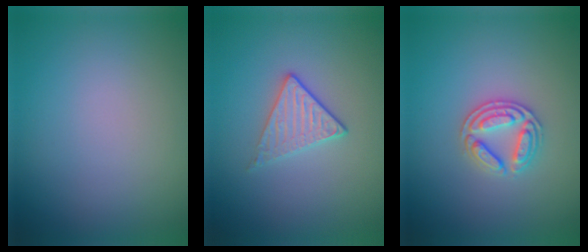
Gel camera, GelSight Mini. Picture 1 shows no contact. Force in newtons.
{"total": 2.0, "press": 1.7, "slide": 1.0}
{"total": 2.9, "press": 2.7, "slide": 0.9}